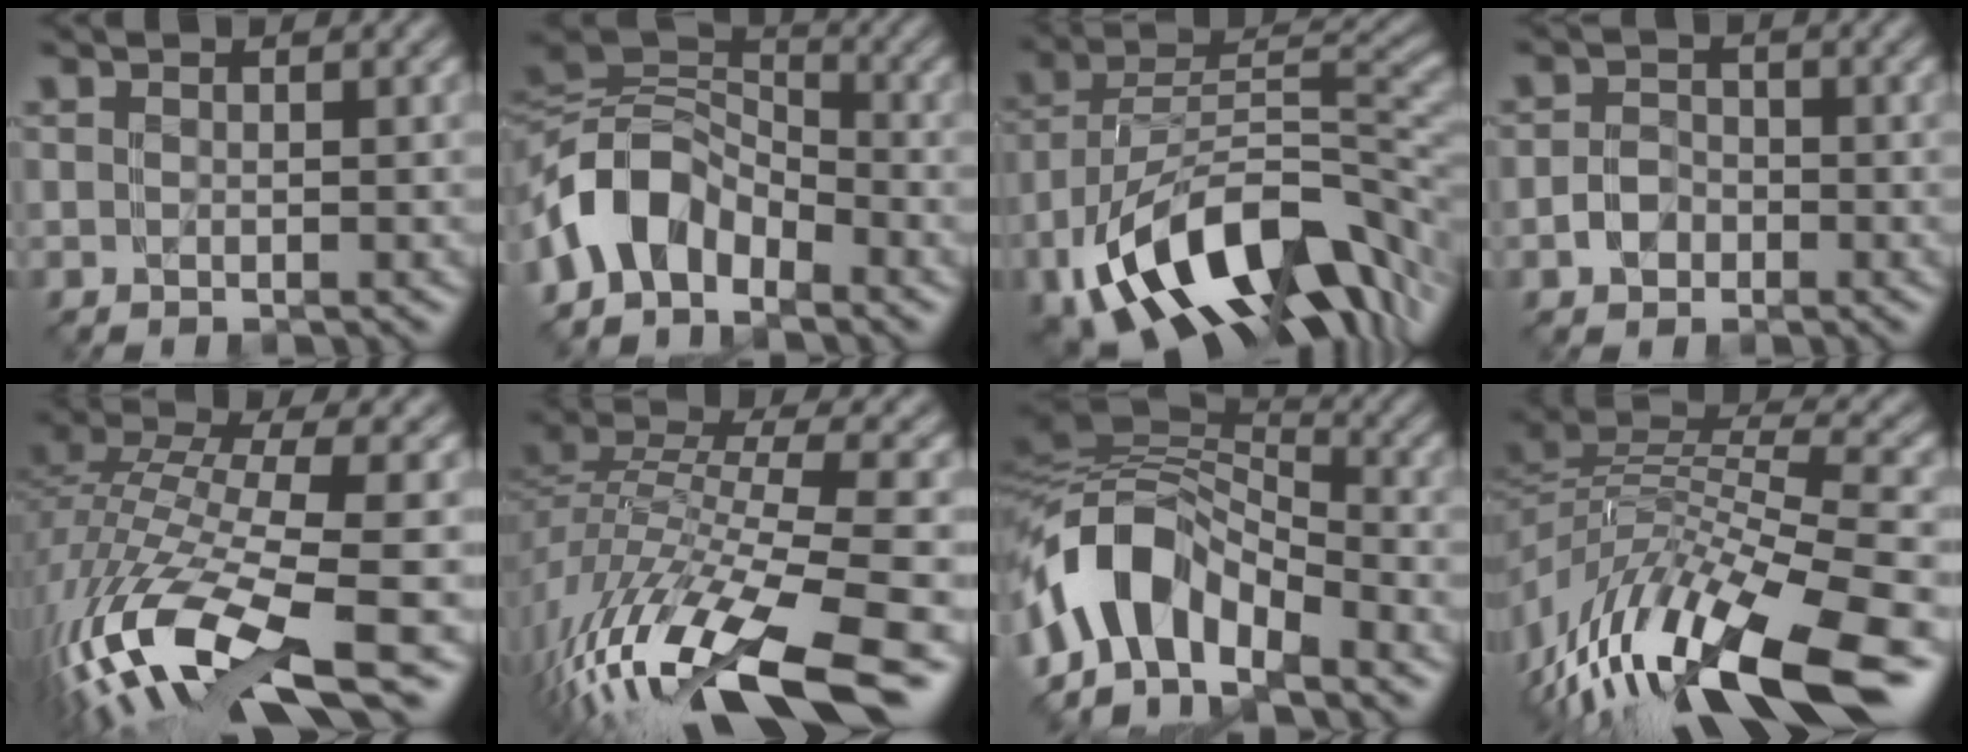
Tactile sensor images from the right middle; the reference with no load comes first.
{"total": 6.6, "force": [-3.9, 4.0, 3.5], "torque": [-0.067, 0.012, -0.079]}
{"total": 14.2, "force": [-7.4, 7.2, 9.8], "torque": [-0.179, 0.006, -0.121]}
{"total": 1.4, "force": [-0.9, 1.0, 0.2], "torque": [-0.010, 0.004, -0.014]}
{"total": 13.5, "force": [-6.0, 4.6, 11.2], "torque": [-0.261, -0.005, -0.088]}
{"total": 14.6, "force": [-8.9, 4.3, 10.8], "torque": [-0.235, 0.005, -0.145]}
{"total": 8.5, "force": [-4.4, 4.6, 5.6], "torque": [-0.100, 0.015, -0.087]}
{"total": 13.4, "force": [-7.8, 4.6, 9.8], "torque": [-0.195, 0.014, -0.131]}